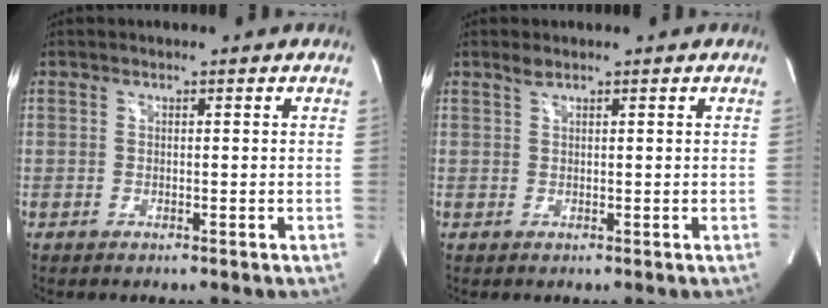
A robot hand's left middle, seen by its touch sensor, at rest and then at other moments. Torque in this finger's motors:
{"motor_torque": [0.21, 0.08, -0.08, 0.00]}